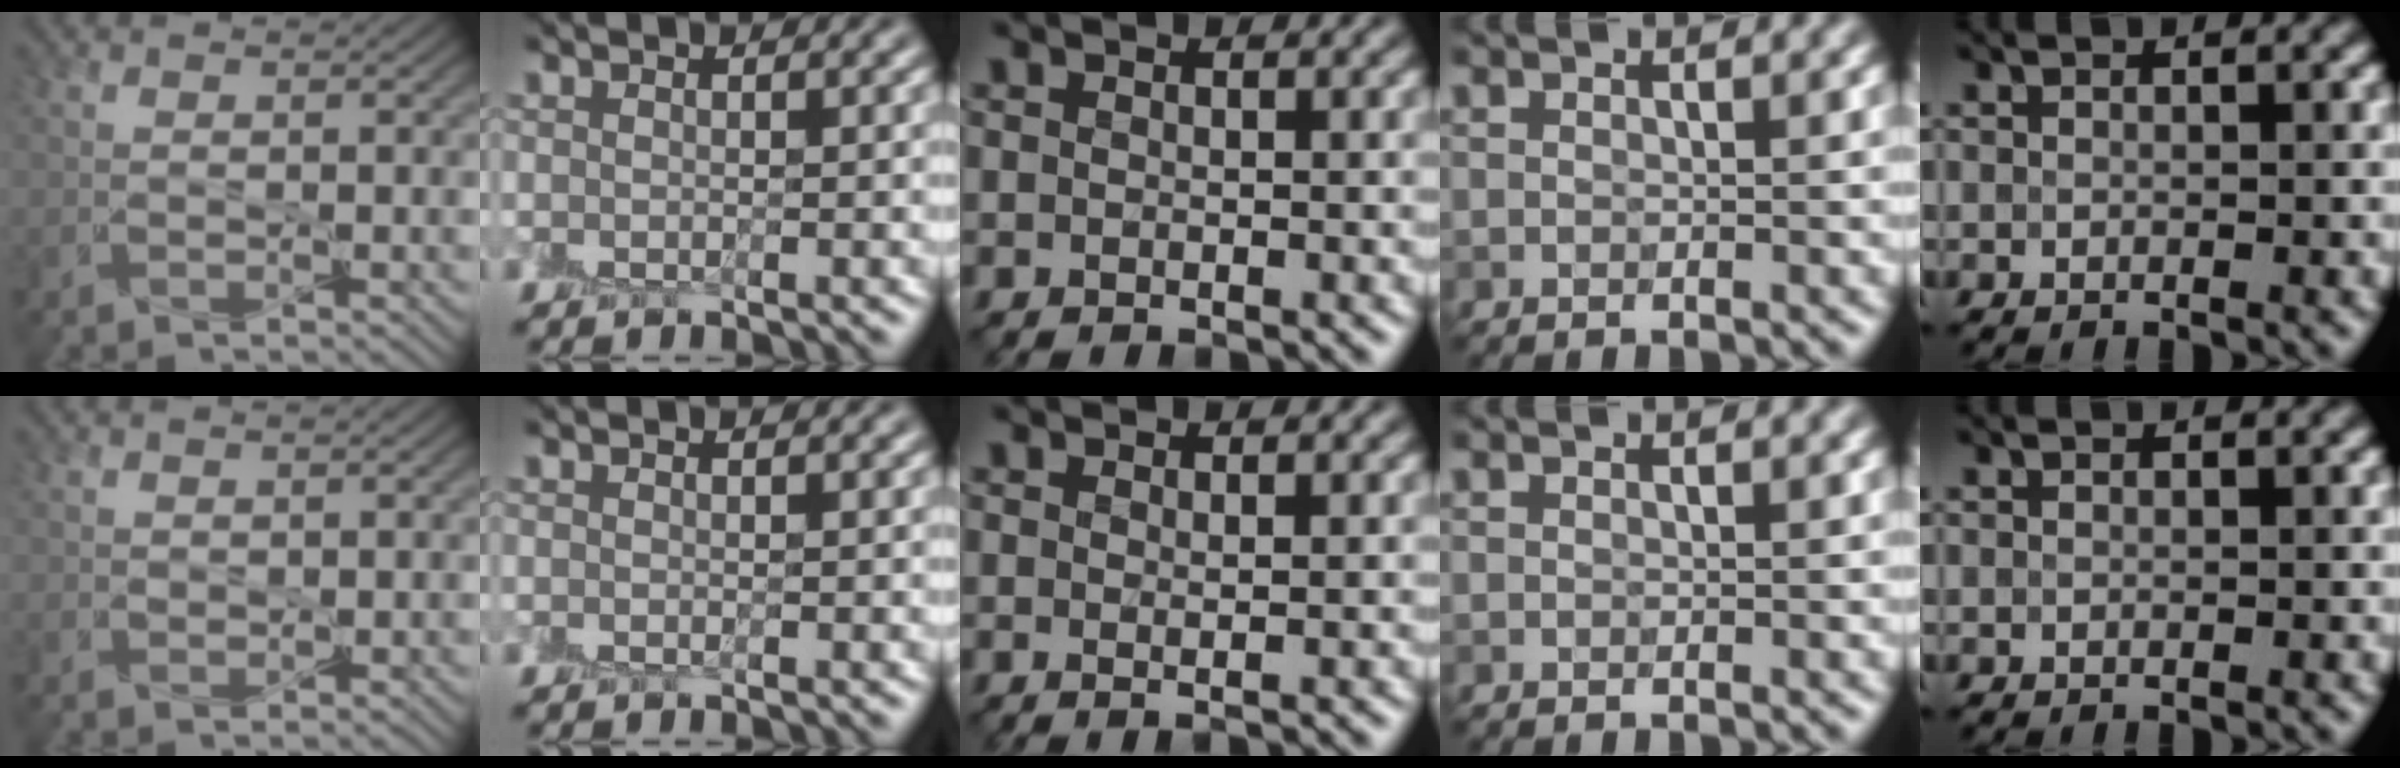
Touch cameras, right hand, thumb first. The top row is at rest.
{"thumb": {"total": 0.9, "force": [0.7, 0.5, 0.1], "torque": [-0.008, -0.002, 0.015]}, "middle": {"total": 0.7, "force": [0.2, 0.1, 0.7], "torque": [-0.008, -0.003, 0.000]}}